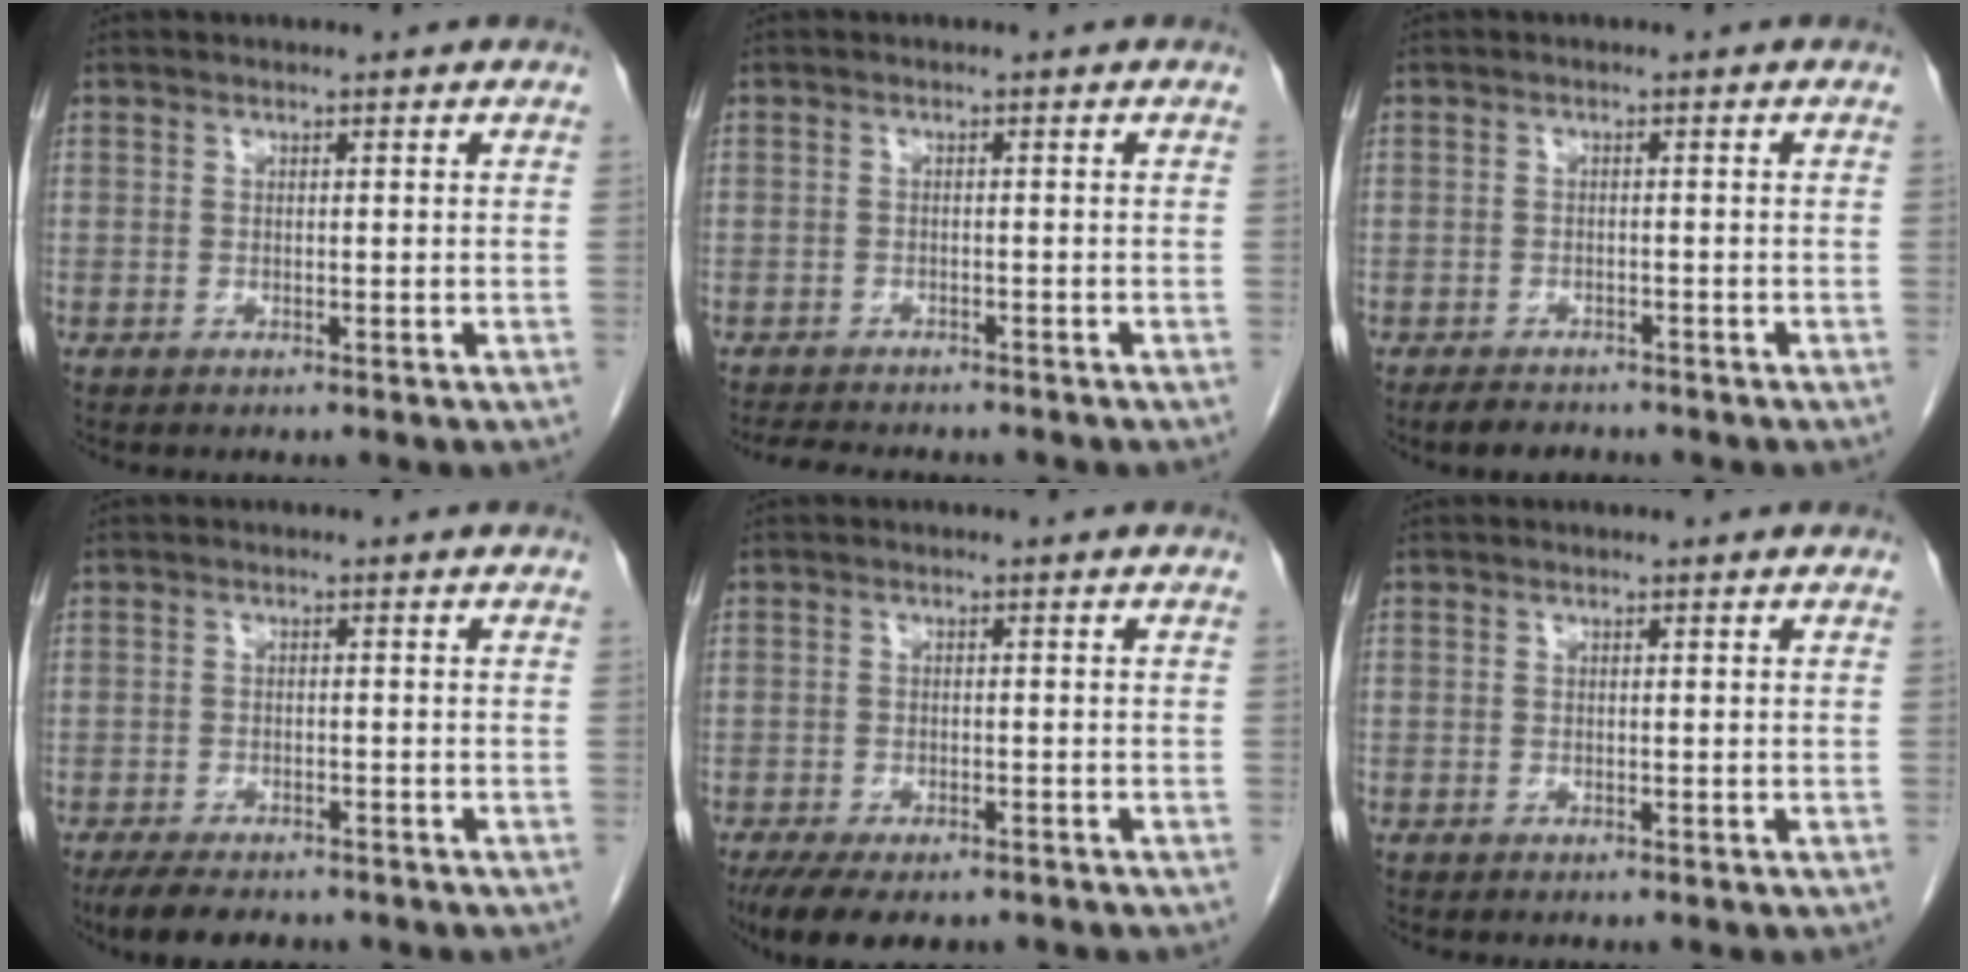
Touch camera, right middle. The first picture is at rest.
{"total": 6.9, "force": [-6.1, 1.9, 2.6], "torque": [-0.039, -0.004, -0.086]}
{"total": 3.1, "force": [-2.7, 1.3, 0.9], "torque": [-0.019, -0.002, -0.040]}
{"total": 7.2, "force": [-5.9, 2.5, 3.3], "torque": [-0.050, -0.008, -0.085]}
{"total": 9.4, "force": [-7.1, 3.8, 5.0], "torque": [-0.077, -0.009, -0.103]}
{"total": 0.0}